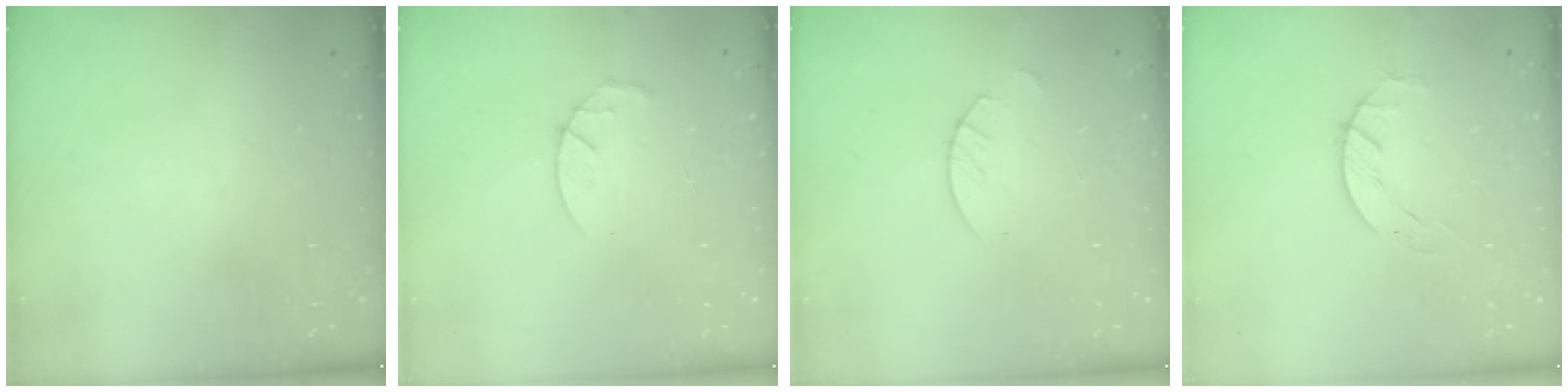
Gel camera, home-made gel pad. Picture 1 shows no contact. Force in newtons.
{"total": 3.0, "press": 2.9, "slide": 0.5}
{"total": 2.7, "press": 2.7, "slide": 0.2}
{"total": 1.8, "press": 1.7, "slide": 0.3}